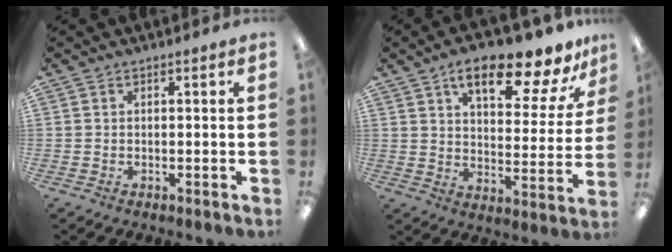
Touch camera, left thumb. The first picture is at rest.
{"total": 15.5, "force": [11.0, 4.8, 9.8], "torque": [-0.139, -0.063, 0.179]}